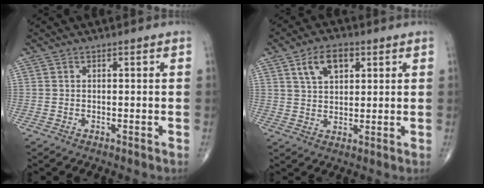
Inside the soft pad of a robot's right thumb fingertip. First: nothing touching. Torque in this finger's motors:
{"motor_torque": [-0.80, 0.99, 0.58, 0.52, 0.07]}